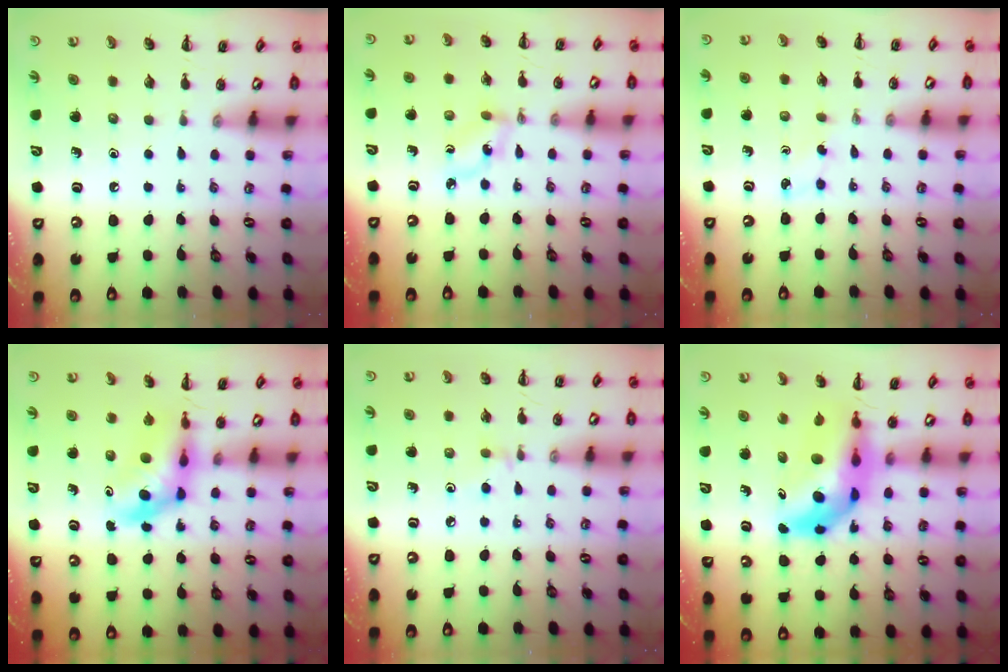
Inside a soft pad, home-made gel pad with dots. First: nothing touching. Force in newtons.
{"total": 2.0, "press": 2.0, "slide": 0.5}
{"total": 3.0, "press": 2.8, "slide": 0.9}
{"total": 5.6, "press": 5.3, "slide": 1.6}
{"total": 2.6, "press": 2.5, "slide": 0.9}
{"total": 9.9, "press": 9.3, "slide": 3.3}